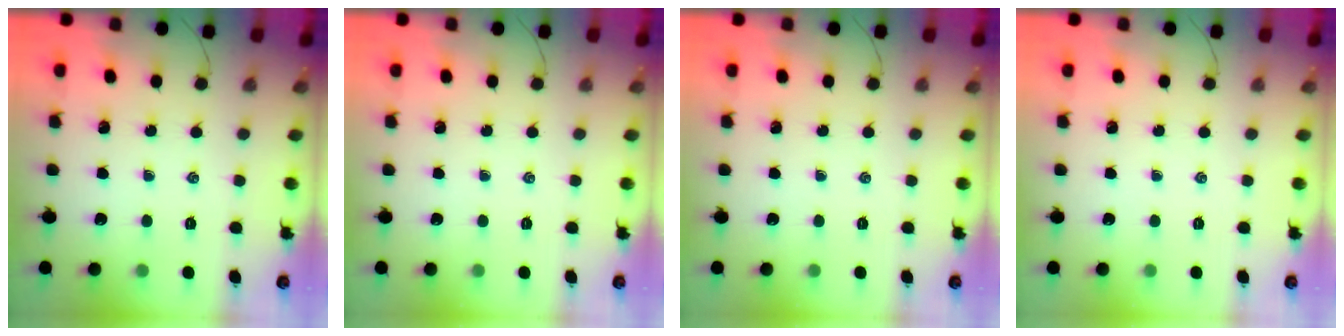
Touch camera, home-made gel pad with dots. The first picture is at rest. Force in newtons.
{"total": 0.0}
{"total": 0.0}
{"total": 0.0}